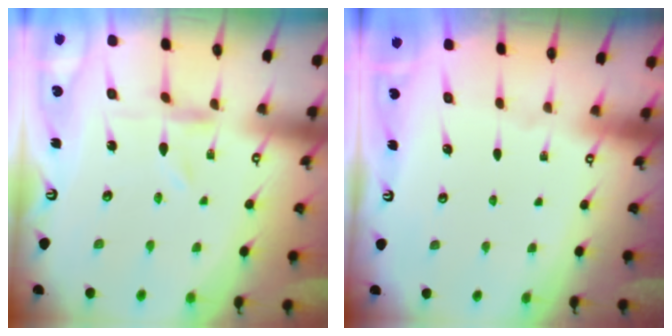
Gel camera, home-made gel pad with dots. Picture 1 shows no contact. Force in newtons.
{"total": 0.0}